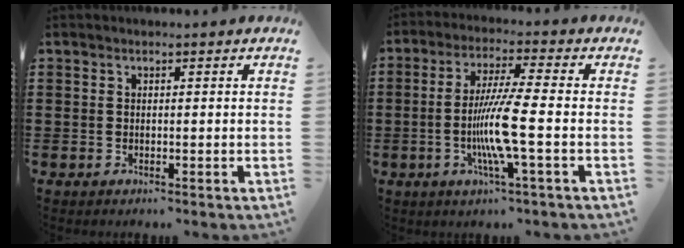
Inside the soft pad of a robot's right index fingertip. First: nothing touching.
{"total": 9.0, "force": [-2.1, 0.1, 8.8], "torque": [-0.176, -0.020, -0.046]}